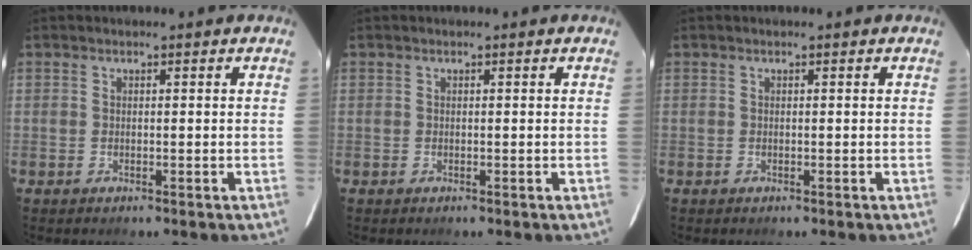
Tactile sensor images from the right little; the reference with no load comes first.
{"total": 0.0}
{"total": 0.0}